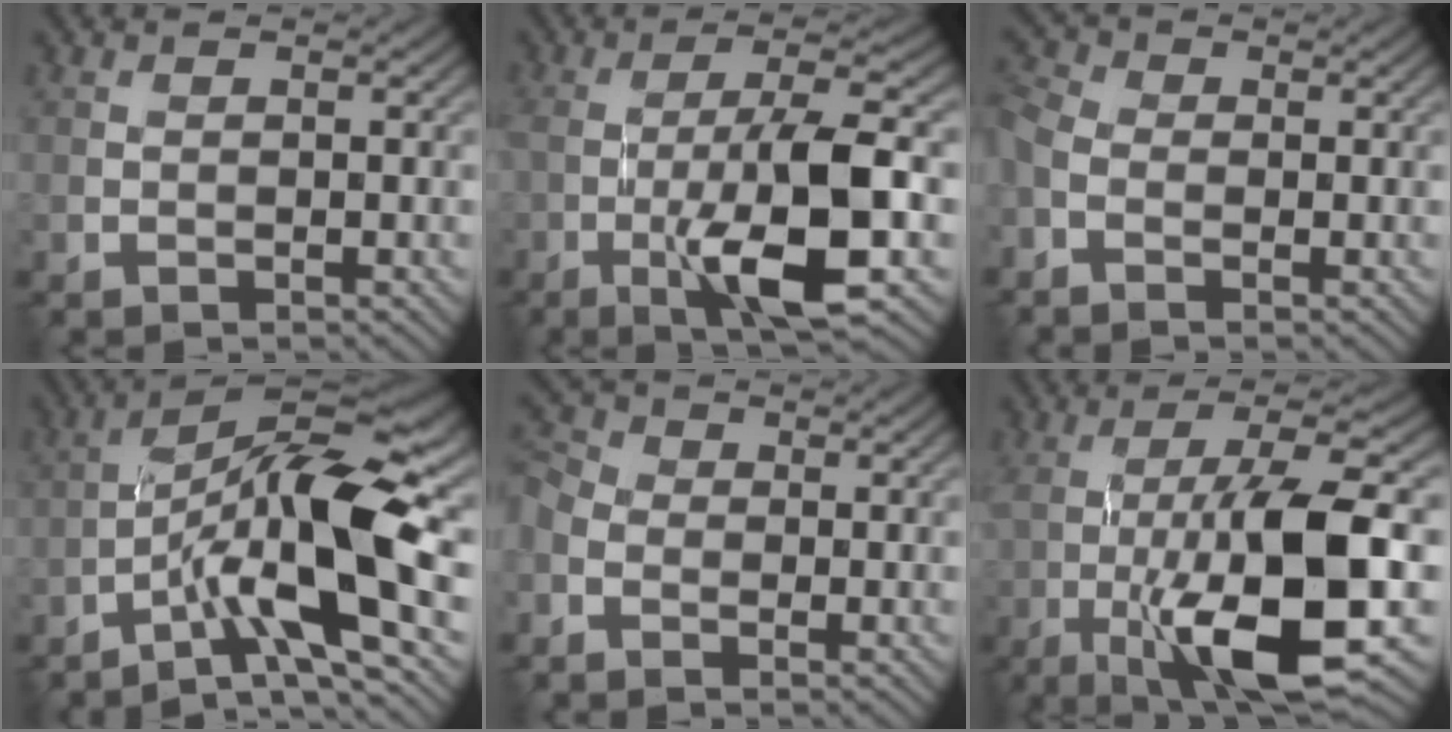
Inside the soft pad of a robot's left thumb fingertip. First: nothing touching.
{"total": 11.4, "force": [-3.6, 2.6, 10.5], "torque": [-0.169, 0.006, -0.067]}
{"total": 3.7, "force": [-1.5, 2.2, 2.5], "torque": [-0.073, -0.007, -0.040]}
{"total": 13.1, "force": [-4.1, 2.9, 12.1], "torque": [-0.205, 0.009, -0.081]}
{"total": 4.2, "force": [-1.4, 3.1, 2.5], "torque": [-0.070, -0.004, -0.035]}
{"total": 14.9, "force": [-3.9, 3.5, 14.0], "torque": [-0.228, 0.007, -0.068]}